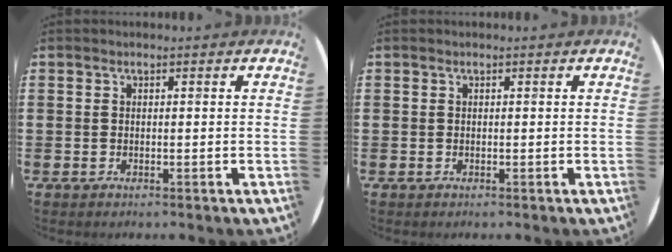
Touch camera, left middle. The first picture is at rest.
{"total": 0.0}